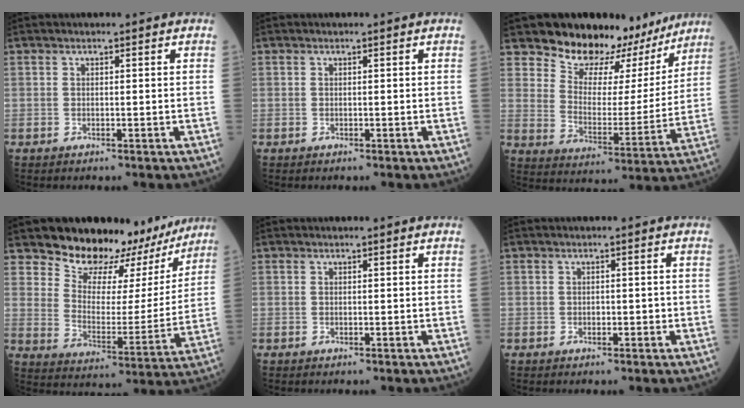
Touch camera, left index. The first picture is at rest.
{"total": 0.0}
{"total": 16.3, "force": [13.8, 7.5, 4.3], "torque": [-0.043, -0.017, 0.181]}
{"total": 18.3, "force": [15.5, 8.1, 5.5], "torque": [-0.054, -0.022, 0.197]}
{"total": 0.0}
{"total": 1.0, "force": [-0.4, 0.7, 0.6], "torque": [-0.007, 0.004, -0.006]}